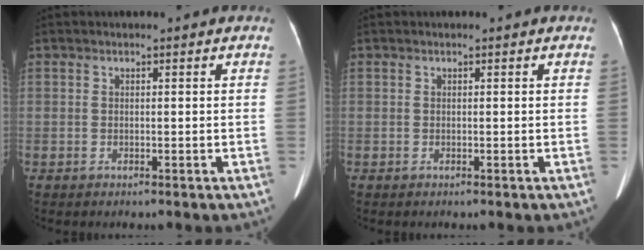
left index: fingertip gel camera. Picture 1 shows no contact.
{"total": 0.0}